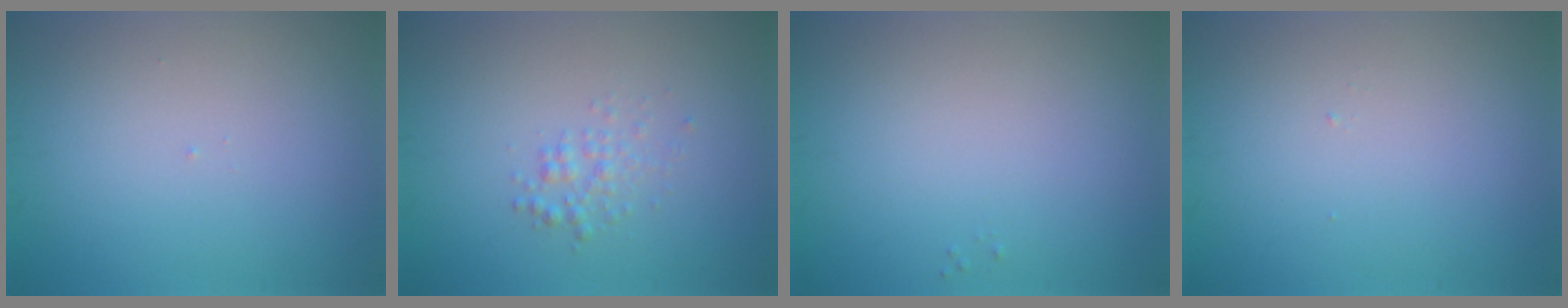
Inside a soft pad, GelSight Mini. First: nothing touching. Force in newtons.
{"total": 1.5, "press": 1.5, "slide": 0.0}
{"total": 0.0}
{"total": 0.0}